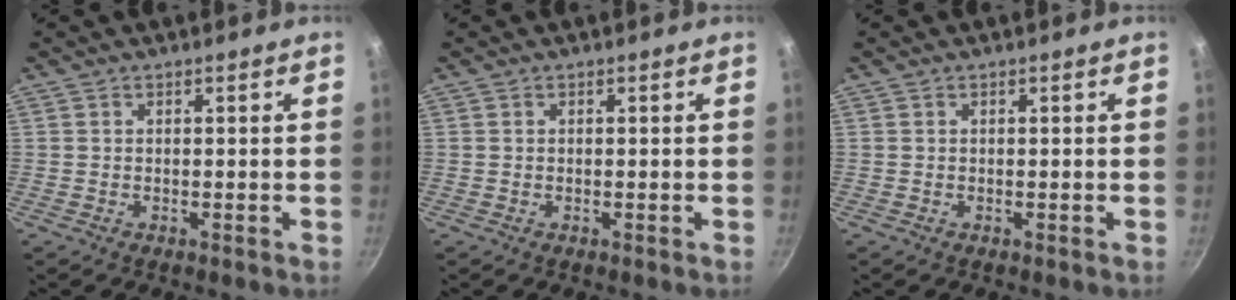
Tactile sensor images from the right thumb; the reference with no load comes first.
{"total": 0.0}
{"total": 0.0}